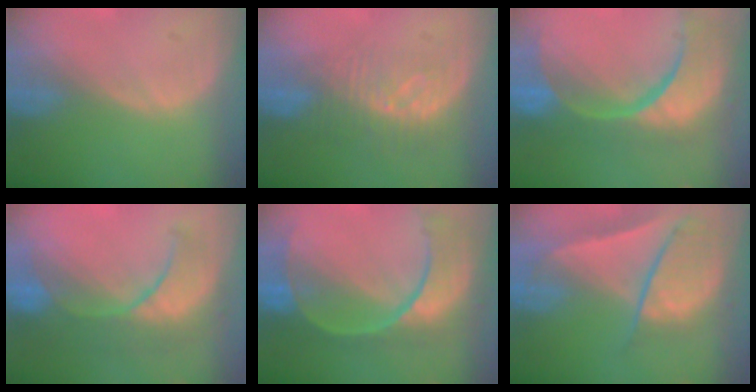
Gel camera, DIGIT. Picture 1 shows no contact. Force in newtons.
{"total": 8.4, "press": 7.4, "slide": 3.9}
{"total": 14.6, "press": 11.6, "slide": 8.9}
{"total": 9.7, "press": 8.9, "slide": 3.7}
{"total": 11.2, "press": 9.4, "slide": 6.1}
{"total": 9.5, "press": 8.1, "slide": 5.0}